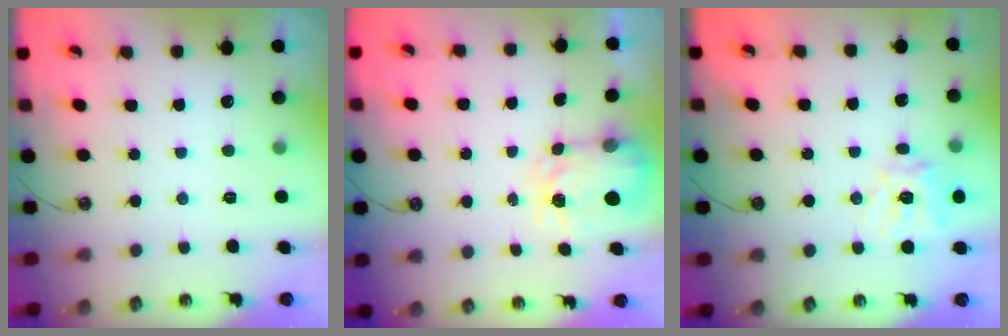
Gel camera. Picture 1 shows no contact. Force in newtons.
{"total": 3.9, "press": 3.9, "slide": 0.6}
{"total": 12.9, "press": 12.8, "slide": 1.7}